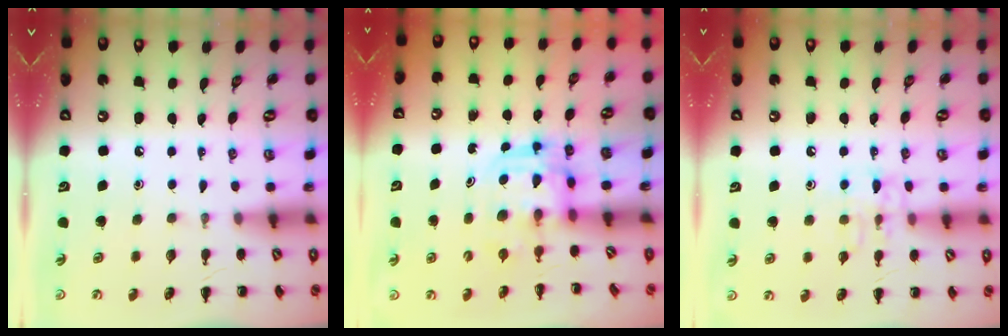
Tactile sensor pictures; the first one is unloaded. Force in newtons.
{"total": 3.0, "press": 3.0, "slide": 0.3}
{"total": 7.8, "press": 7.8, "slide": 0.8}